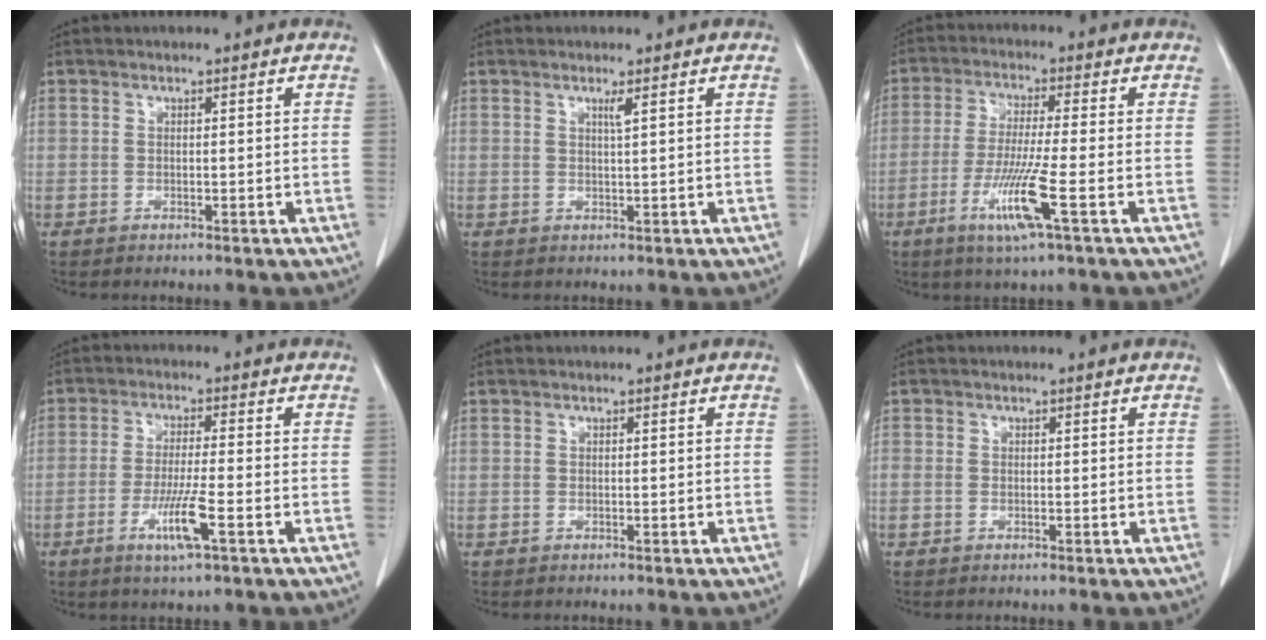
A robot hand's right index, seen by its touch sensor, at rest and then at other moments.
{"total": 1.2, "force": [0.7, -0.3, 1.0], "torque": [-0.019, -0.005, 0.013]}
{"total": 9.0, "force": [-3.6, -0.7, 8.2], "torque": [-0.163, -0.023, -0.072]}
{"total": 6.8, "force": [-2.9, 0.0, 6.2], "torque": [-0.118, -0.014, -0.054]}
{"total": 0.0}
{"total": 0.7, "force": [-0.2, 0.5, 0.4], "torque": [-0.010, 0.003, -0.005]}